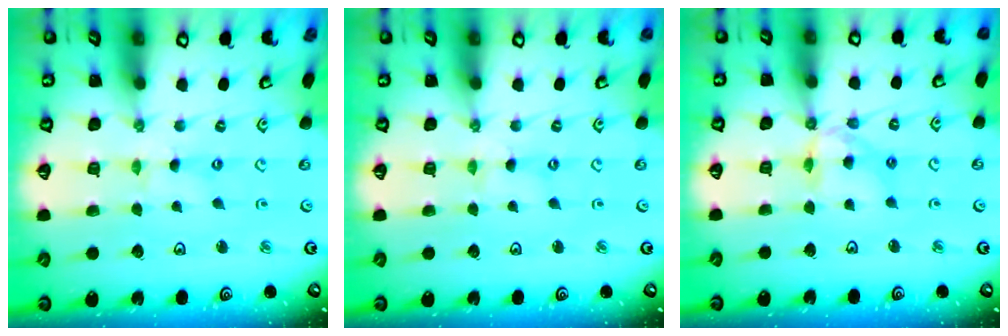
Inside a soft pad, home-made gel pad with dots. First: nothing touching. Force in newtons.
{"total": 0.0}
{"total": 9.8, "press": 9.8, "slide": 0.8}